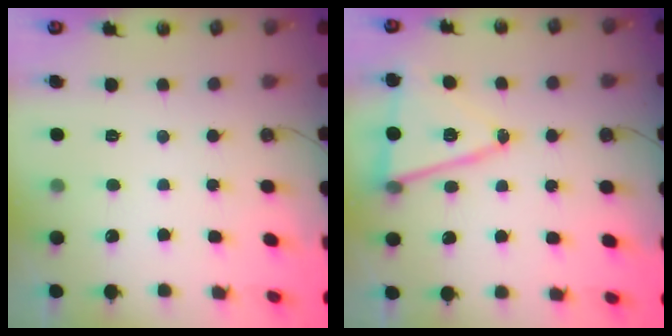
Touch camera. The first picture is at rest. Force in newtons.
{"total": 13.4, "press": 13.0, "slide": 3.5}